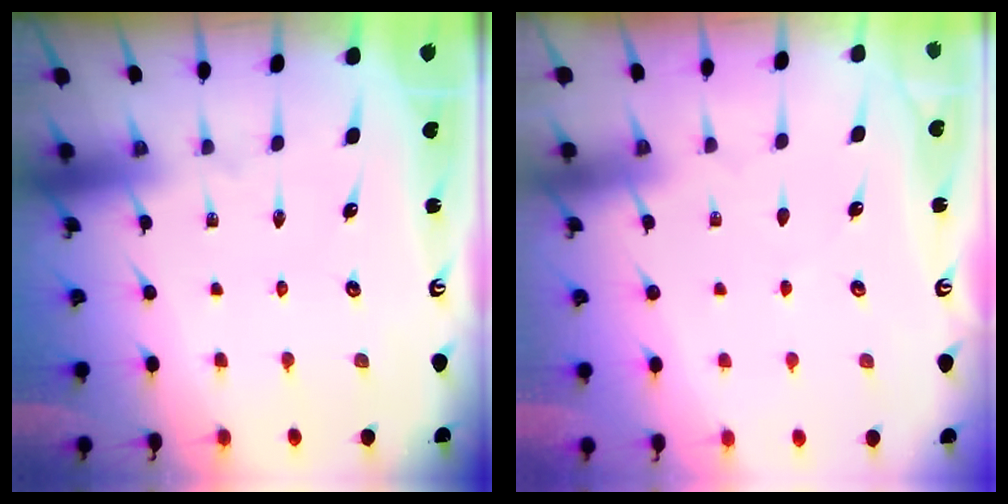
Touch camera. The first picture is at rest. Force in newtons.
{"total": 2.1, "press": 2.0, "slide": 0.3}